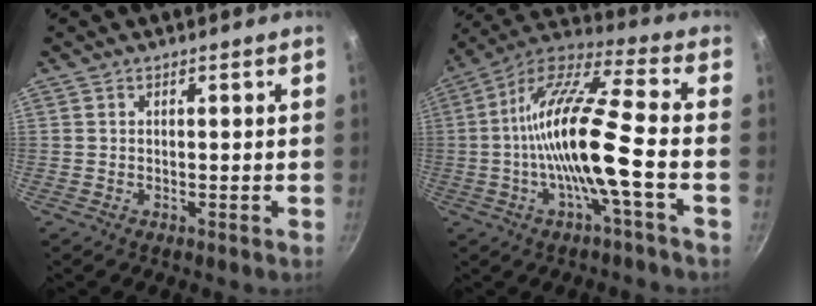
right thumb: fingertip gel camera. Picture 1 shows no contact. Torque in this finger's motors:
{"motor_torque": [1.63, 3.38, 2.04, -0.39, 0.42]}